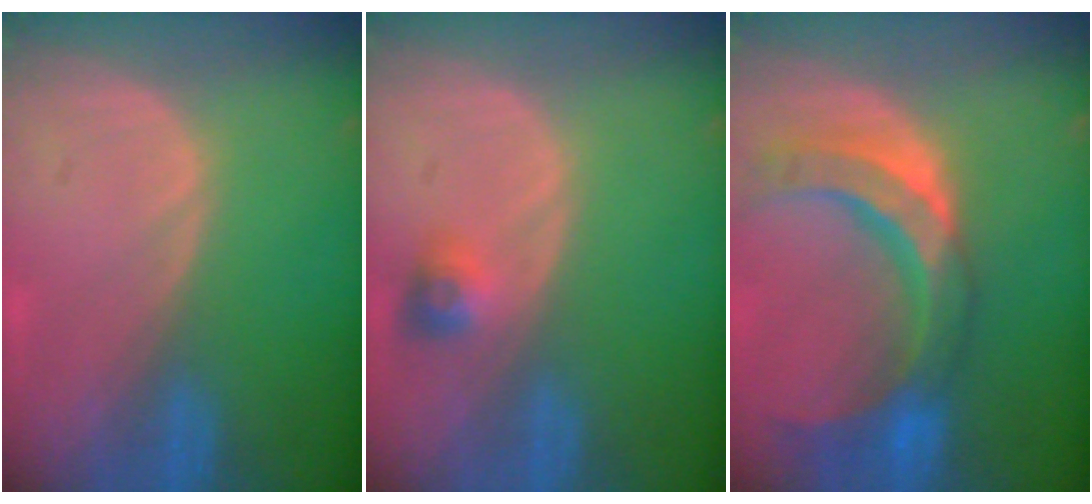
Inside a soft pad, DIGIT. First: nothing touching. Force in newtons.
{"total": 2.9, "press": 2.6, "slide": 1.2}
{"total": 11.3, "press": 9.6, "slide": 6.1}